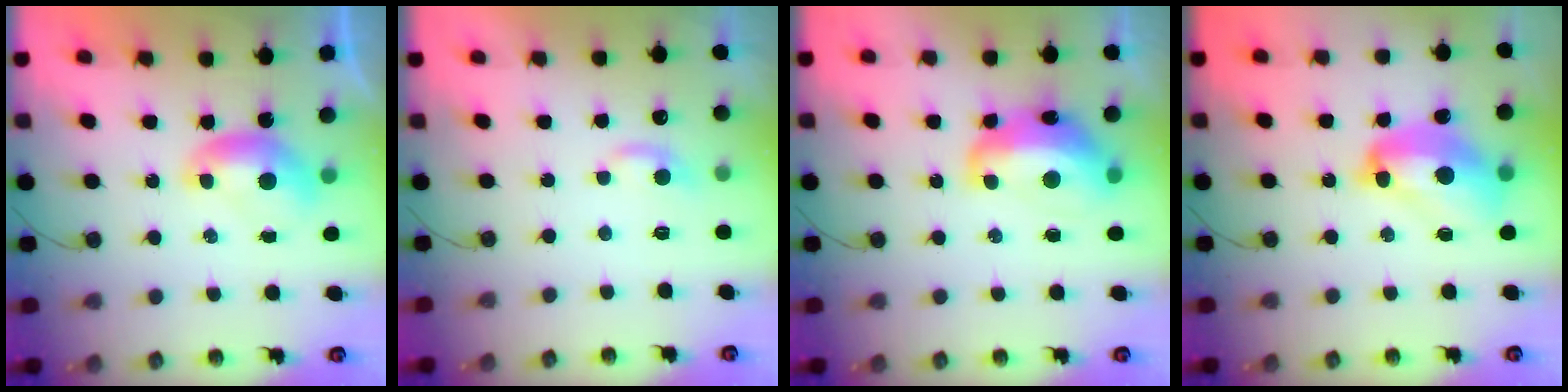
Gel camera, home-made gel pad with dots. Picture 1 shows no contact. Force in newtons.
{"total": 1.3, "press": 1.1, "slide": 0.7}
{"total": 8.0, "press": 8.0, "slide": 1.1}
{"total": 10.3, "press": 10.3, "slide": 1.3}